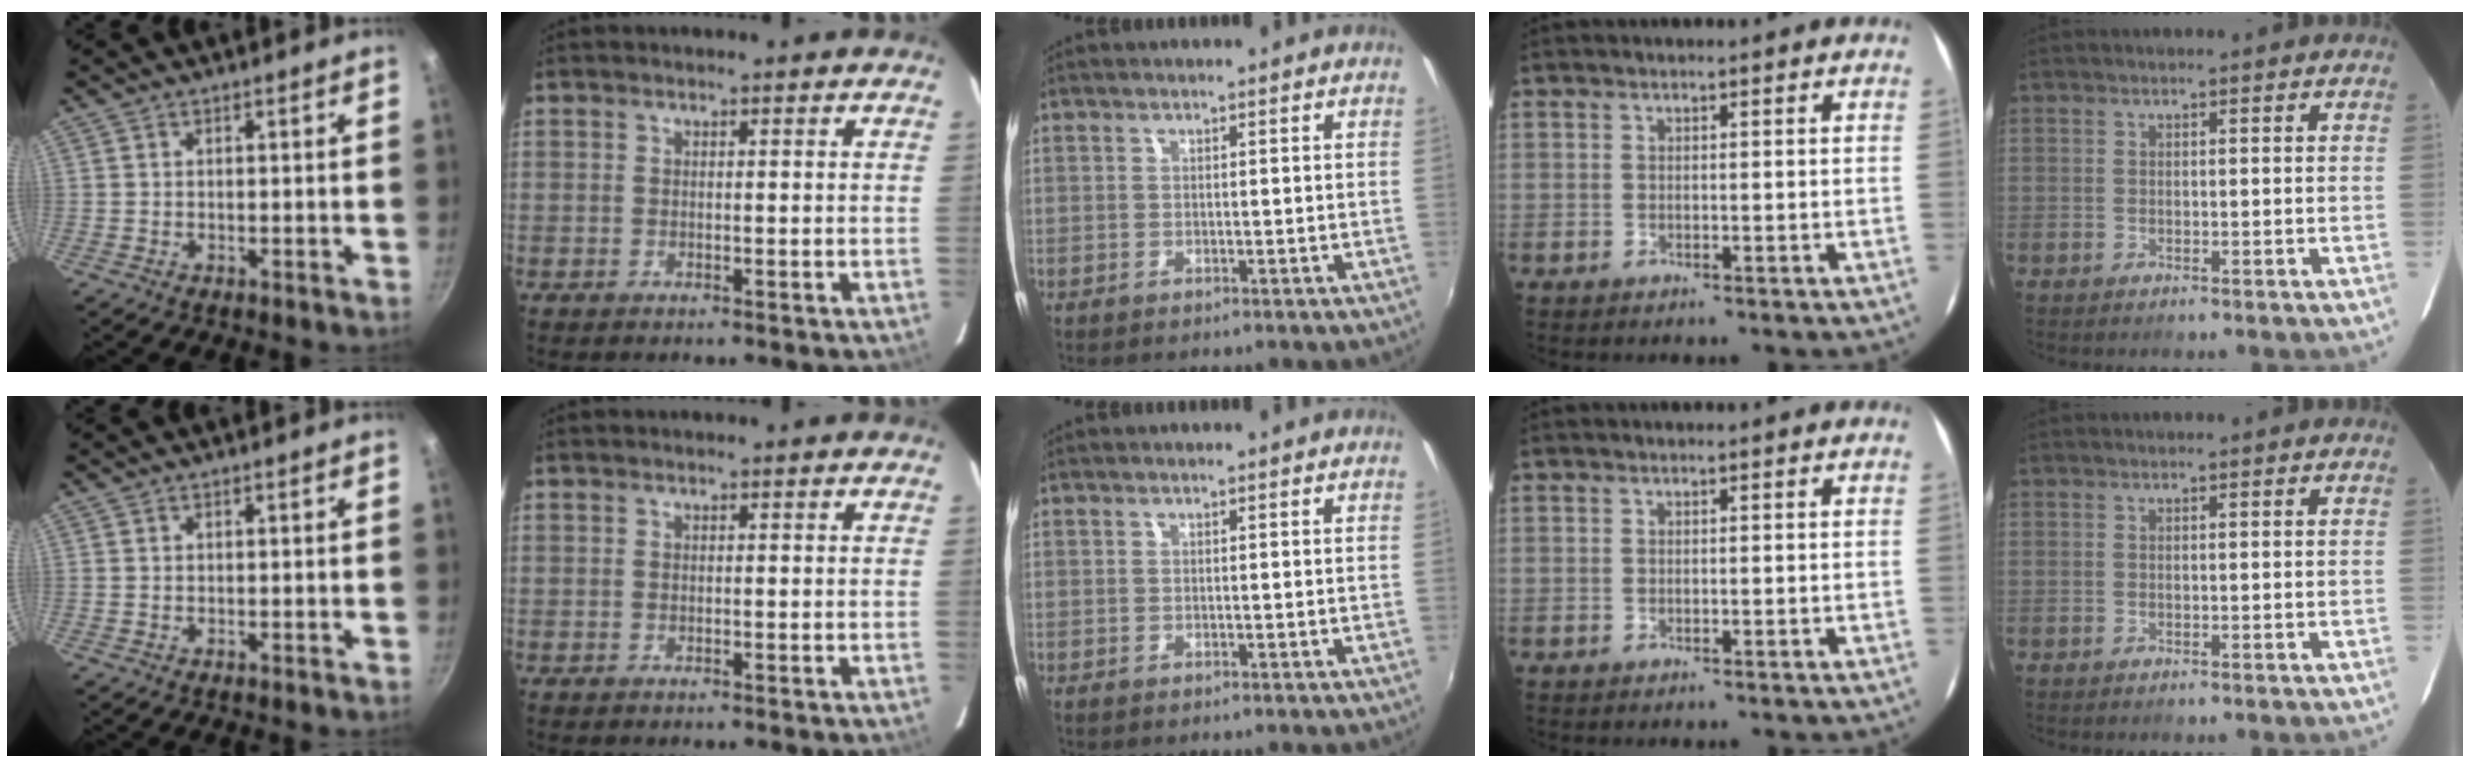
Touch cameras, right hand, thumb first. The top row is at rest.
{}